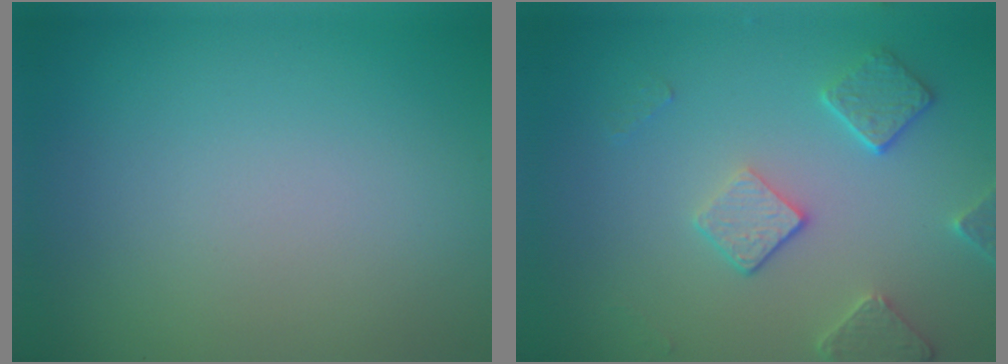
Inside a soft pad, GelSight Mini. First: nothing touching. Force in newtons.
{"total": 3.6, "press": 3.0, "slide": 1.9}